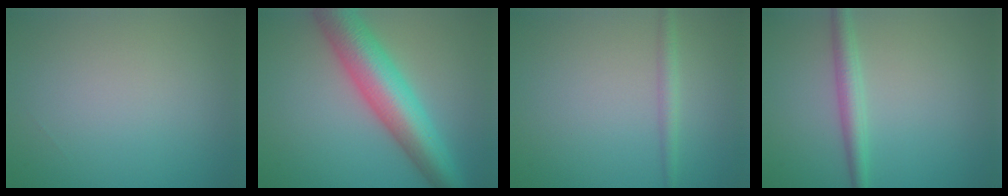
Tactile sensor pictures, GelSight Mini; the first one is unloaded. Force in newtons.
{"total": 9.0, "press": 9.0, "slide": 0.2}
{"total": 1.6, "press": 1.6, "slide": 0.1}
{"total": 2.5, "press": 2.5, "slide": 0.0}